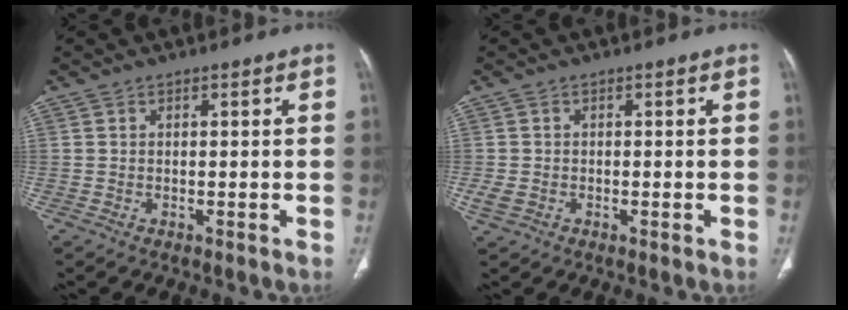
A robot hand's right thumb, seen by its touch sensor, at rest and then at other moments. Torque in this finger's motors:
{"motor_torque": [1.87, 0.70, 0.36, -0.80, 0.13]}